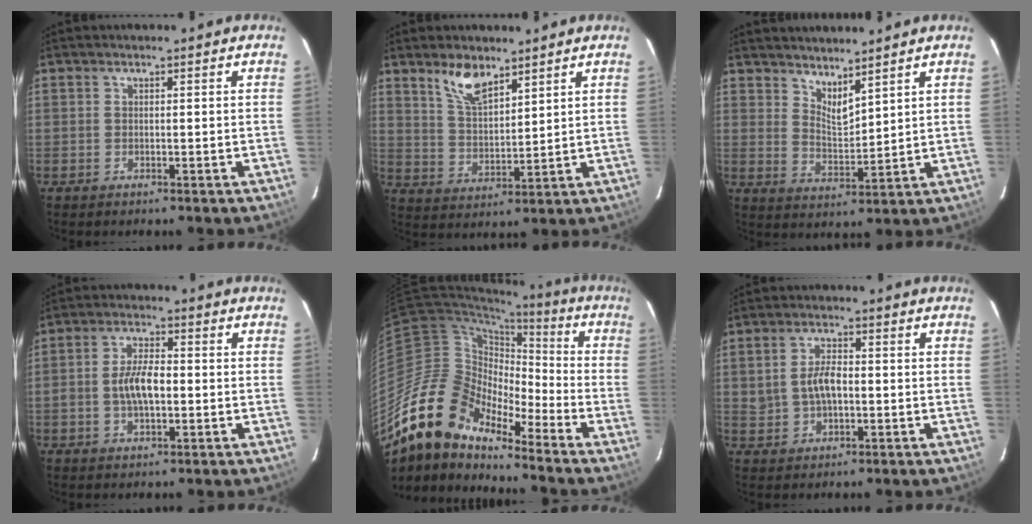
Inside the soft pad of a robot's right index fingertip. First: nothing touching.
{"total": 7.6, "force": [5.5, 2.9, 4.4], "torque": [-0.079, 0.005, 0.112]}
{"total": 5.5, "force": [4.7, 1.4, 2.5], "torque": [-0.037, -0.008, 0.085]}
{"total": 6.5, "force": [-0.9, 3.0, 5.6], "torque": [-0.111, 0.007, -0.013]}
{"total": 17.7, "force": [-14.0, 7.2, 8.0], "torque": [-0.142, 0.003, -0.278]}
{"total": 5.3, "force": [-0.2, 3.1, 4.4], "torque": [-0.088, 0.007, 0.005]}